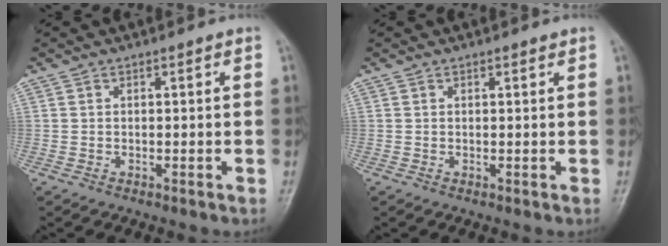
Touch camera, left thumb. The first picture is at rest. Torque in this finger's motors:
{"motor_torque": [-0.17, -0.08, -0.04, 0.12, -0.02]}